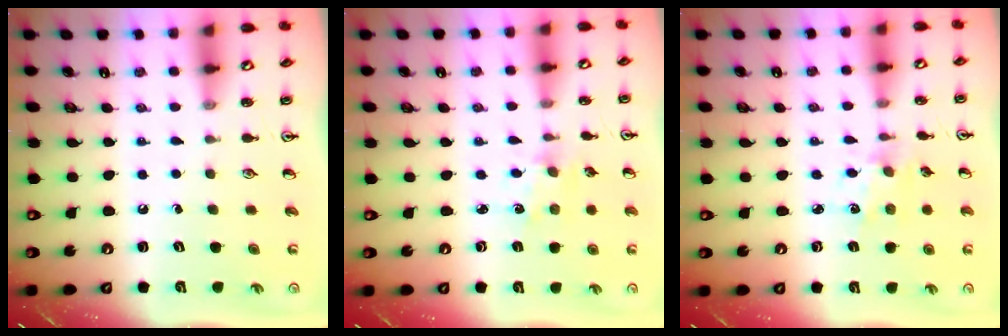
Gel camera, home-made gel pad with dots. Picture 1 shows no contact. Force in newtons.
{"total": 1.0, "press": 1.0, "slide": 0.2}
{"total": 2.5, "press": 2.4, "slide": 0.7}